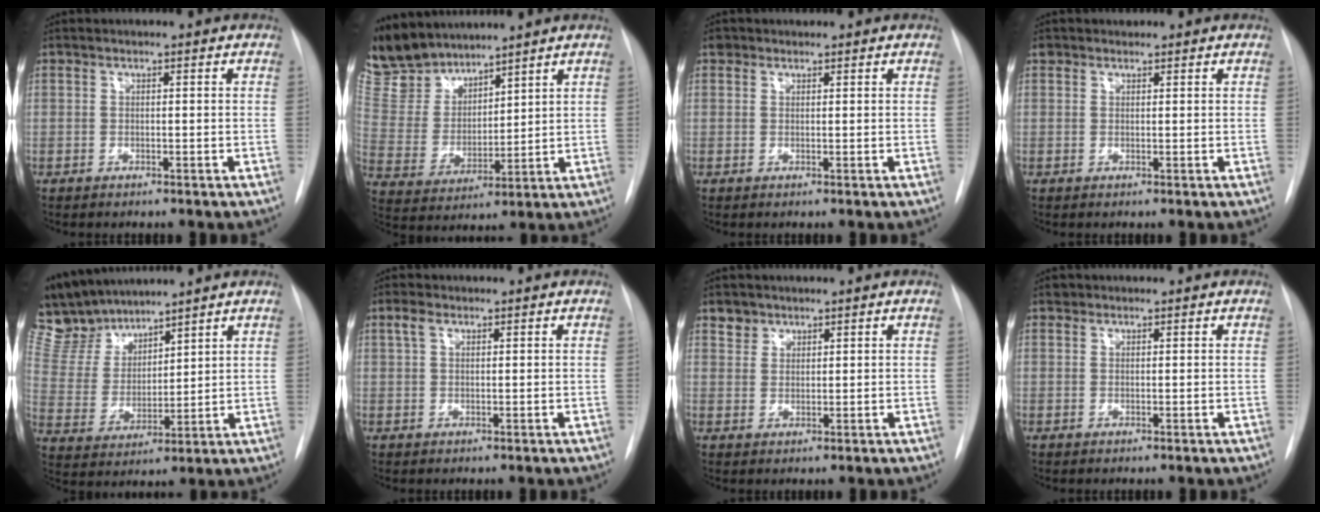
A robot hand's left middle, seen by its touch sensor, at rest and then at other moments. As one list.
[{"total": 12.2, "force": [11.2, 4.1, 2.4], "torque": [-0.059, 0.005, 0.236]}, {"total": 1.1, "force": [0.7, 0.8, 0.0], "torque": [0.001, 0.008, 0.009]}, {"total": 1.1, "force": [0.8, 0.8, 0.0], "torque": [0.001, 0.010, 0.011]}, {"total": 11.4, "force": [10.5, 3.3, 3.0], "torque": [-0.077, 0.010, 0.219]}, {"total": 0.5, "force": [0.5, 0.1, -0.1], "torque": [0.003, -0.004, 0.008]}, {"total": 2.2, "force": [1.7, 1.4, -0.1], "torque": [0.011, 0.005, 0.026]}, {"total": 0.7, "force": [0.6, 0.5, 0.0], "torque": [-0.002, 0.004, 0.008]}]